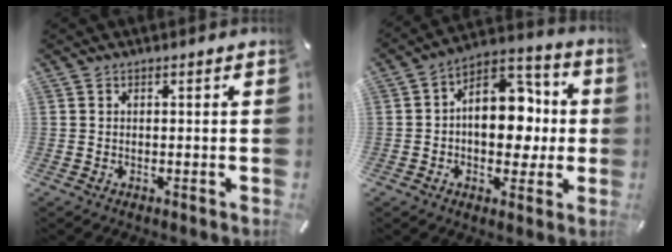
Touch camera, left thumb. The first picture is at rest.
{"total": 14.2, "force": [0.0, 10.3, 9.8], "torque": [-0.120, -0.005, 0.001]}